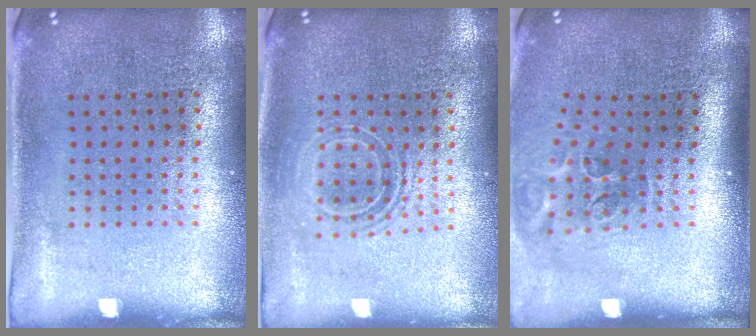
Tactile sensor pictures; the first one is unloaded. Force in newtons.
{"total": 1.7, "press": 1.3, "slide": 1.0}
{"total": 2.0, "press": 1.2, "slide": 1.7}